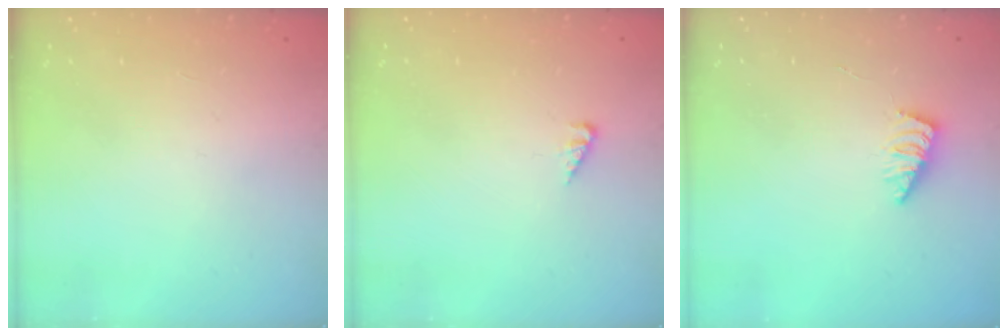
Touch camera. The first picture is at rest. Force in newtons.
{"total": 2.6, "press": 2.6, "slide": 0.2}
{"total": 1.5, "press": 1.4, "slide": 0.4}